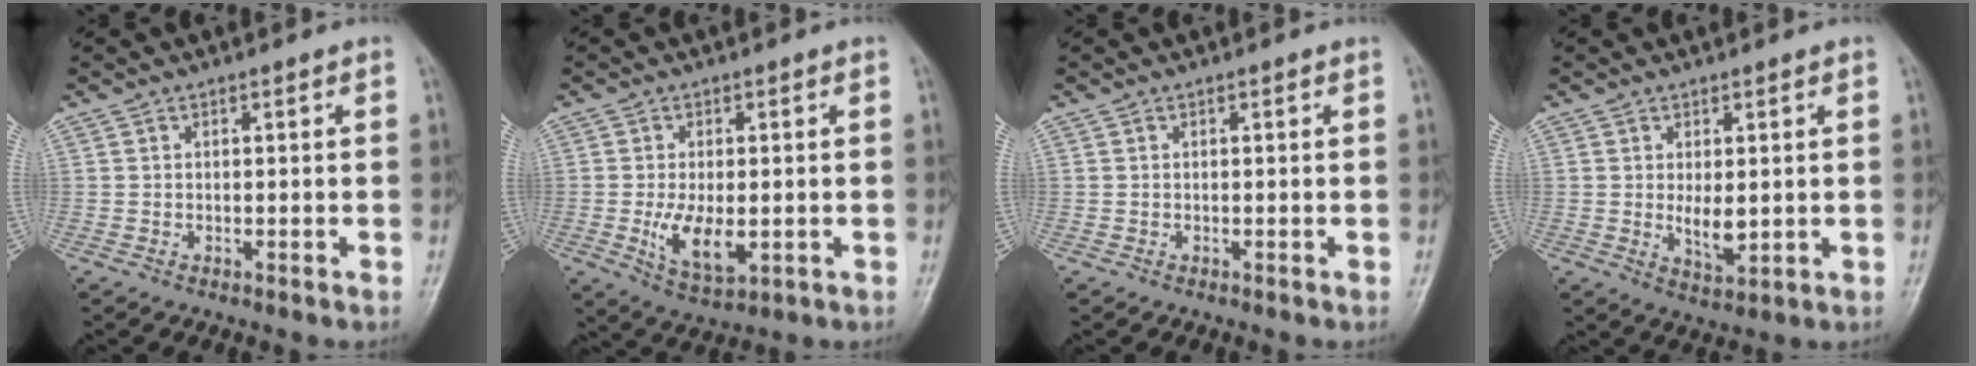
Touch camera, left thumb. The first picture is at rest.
{"total": 7.7, "force": [-1.2, 3.9, 6.6], "torque": [-0.115, -0.012, -0.012]}
{"total": 0.0}
{"total": 4.9, "force": [0.2, 2.3, 4.3], "torque": [-0.060, -0.014, 0.014]}